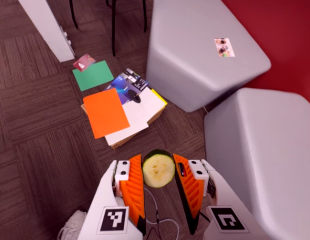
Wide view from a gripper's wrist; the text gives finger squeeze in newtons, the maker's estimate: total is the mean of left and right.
{"total": 9.1, "left": 9.6, "right": 8.6}